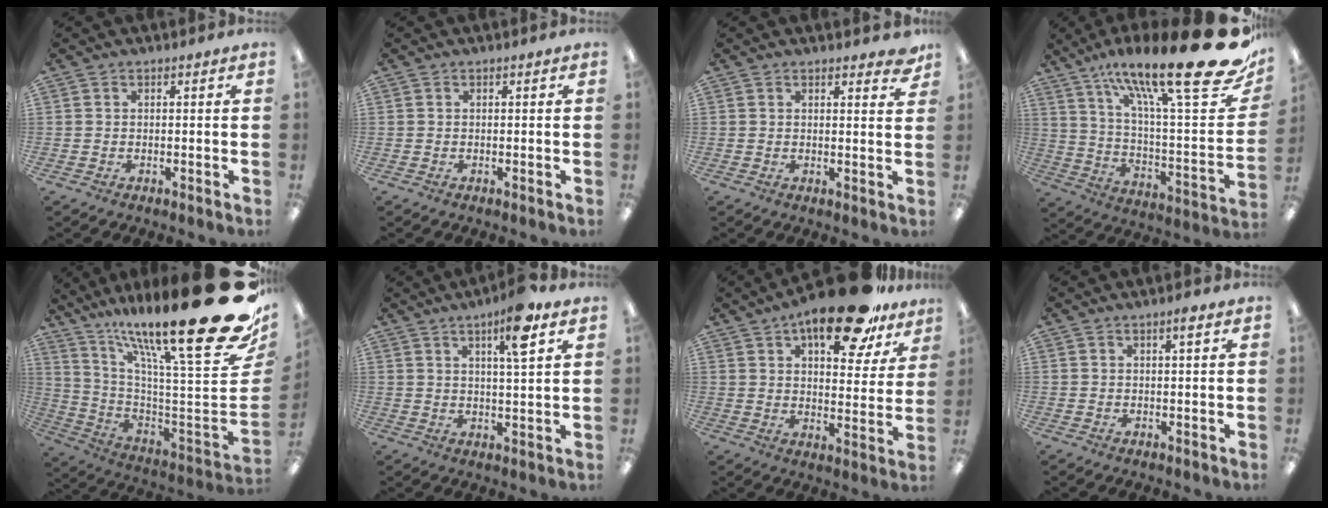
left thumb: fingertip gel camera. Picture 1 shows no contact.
{"total": 0.0}
{"total": 2.9, "force": [2.3, 0.9, 1.5], "torque": [-0.011, -0.012, 0.036]}
{"total": 27.4, "force": [17.8, 5.3, 20.2], "torque": [-0.308, -0.120, 0.284]}
{"total": 29.9, "force": [19.2, 5.6, 22.2], "torque": [-0.305, -0.155, 0.323]}
{"total": 9.8, "force": [5.3, 1.9, 7.9], "torque": [-0.117, -0.016, 0.079]}
{"total": 18.8, "force": [12.6, 7.3, 11.9], "torque": [-0.172, -0.063, 0.204]}
{"total": 2.2, "force": [1.3, 0.4, 1.7], "torque": [-0.030, 0.000, 0.020]}